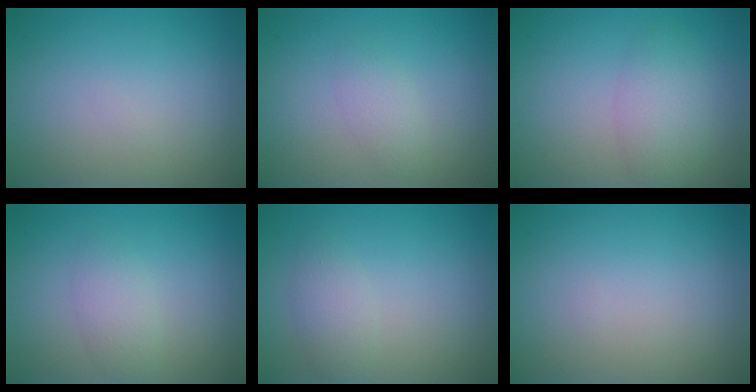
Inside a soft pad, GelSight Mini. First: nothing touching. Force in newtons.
{"total": 1.5, "press": 1.5, "slide": 0.1}
{"total": 2.9, "press": 2.9, "slide": 0.2}
{"total": 1.8, "press": 1.8, "slide": 0.1}
{"total": 1.9, "press": 1.9, "slide": 0.1}
{"total": 0.0}